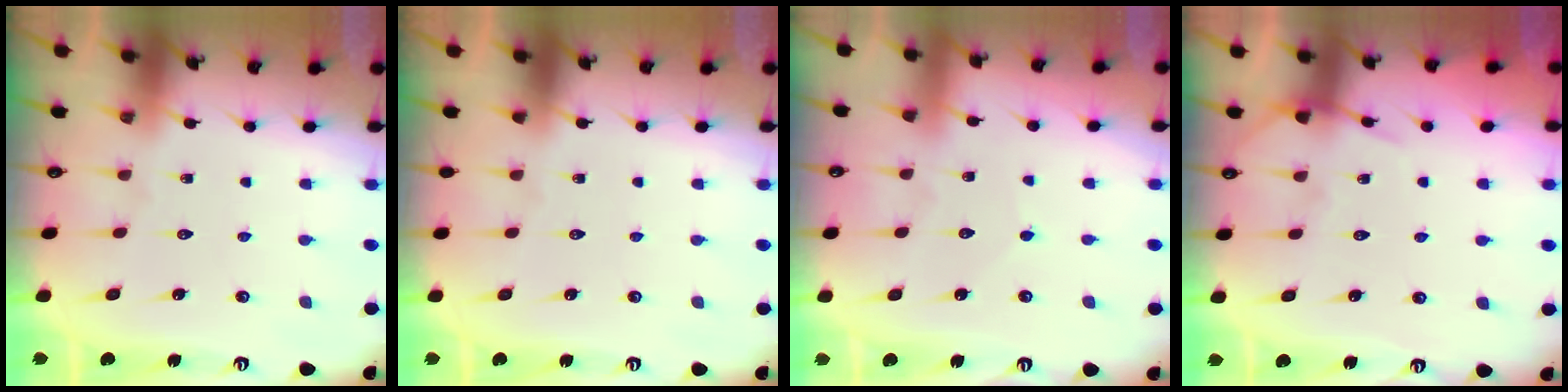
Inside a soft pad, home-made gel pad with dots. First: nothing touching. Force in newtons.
{"total": 0.0}
{"total": 2.8, "press": 2.8, "slide": 0.3}
{"total": 5.8, "press": 5.8, "slide": 0.7}